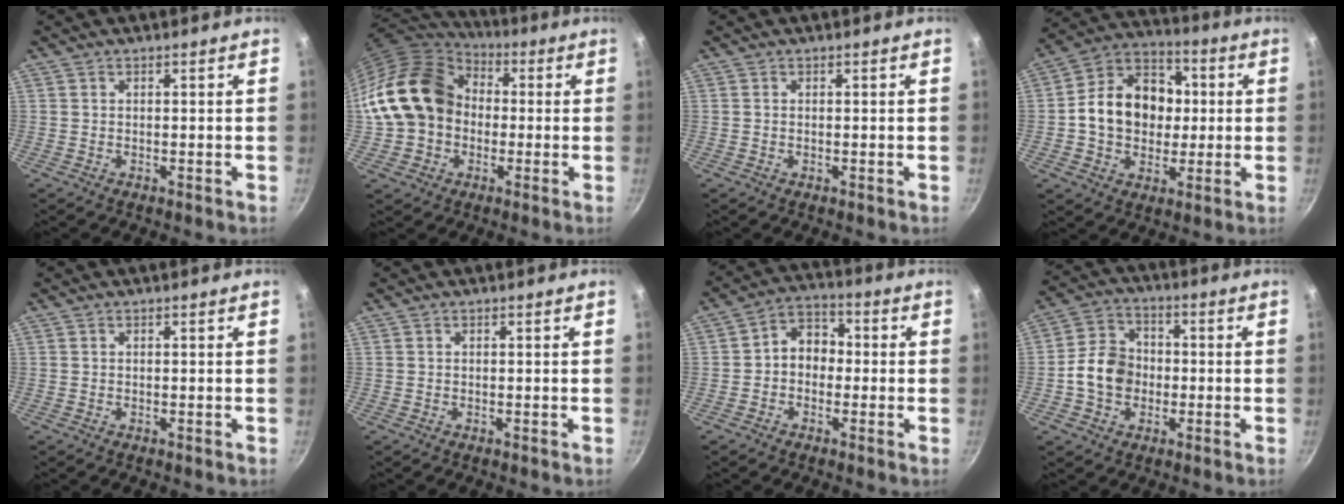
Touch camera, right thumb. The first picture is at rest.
{"total": 17.5, "force": [0.1, 14.3, 10.1], "torque": [-0.162, 0.043, -0.003]}
{"total": 0.0}
{"total": 16.4, "force": [0.6, 12.9, 10.1], "torque": [-0.134, 0.026, -0.004]}
{"total": 0.0}
{"total": 0.0}
{"total": 7.0, "force": [-0.5, 5.6, 4.2], "torque": [-0.027, 0.026, -0.026]}
{"total": 9.7, "force": [-1.5, 7.9, 5.5], "torque": [-0.068, 0.026, -0.040]}